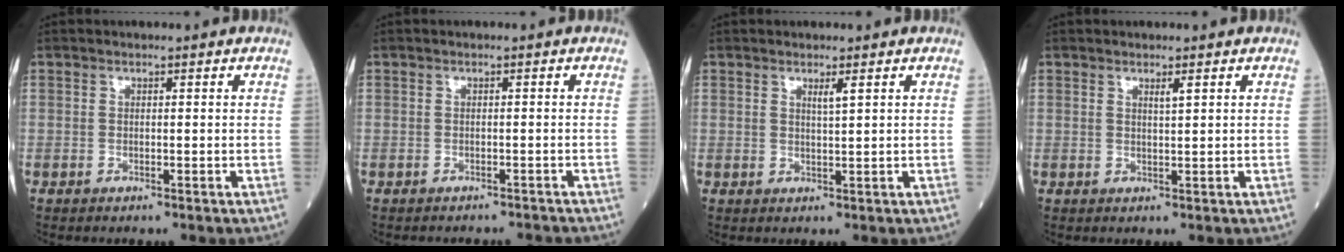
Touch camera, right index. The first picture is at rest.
{"total": 4.9, "force": [-4.7, 1.2, 0.7], "torque": [-0.003, -0.002, -0.050]}
{"total": 1.6, "force": [0.9, -0.1, 1.3], "torque": [-0.025, -0.006, 0.015]}
{"total": 1.2, "force": [0.8, -0.1, 1.0], "torque": [-0.019, -0.004, 0.013]}